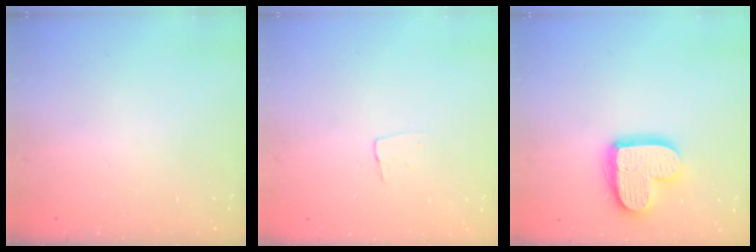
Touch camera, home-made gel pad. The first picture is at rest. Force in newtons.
{"total": 3.4, "press": 3.4, "slide": 0.2}
{"total": 15.6, "press": 15.5, "slide": 1.3}